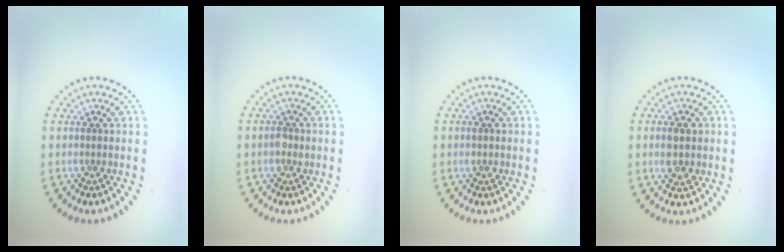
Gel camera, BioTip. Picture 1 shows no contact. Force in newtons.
{"total": 1.2, "press": 1.2, "slide": 0.1}
{"total": 1.0, "press": 0.9, "slide": 0.2}
{"total": 2.3, "press": 2.3, "slide": 0.0}